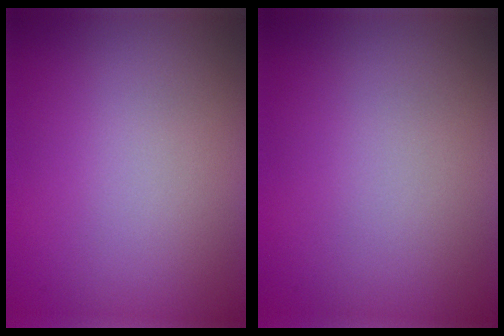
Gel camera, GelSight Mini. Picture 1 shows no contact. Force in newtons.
{"total": 0.0}